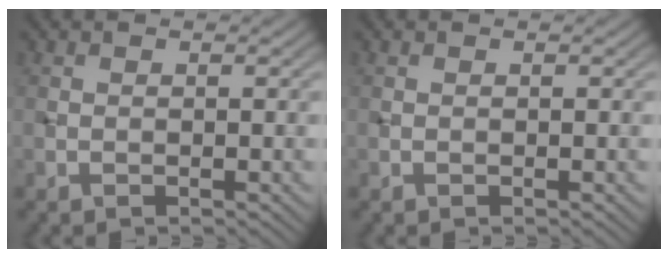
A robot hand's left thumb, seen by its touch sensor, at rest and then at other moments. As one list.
[{"total": 0.0}]